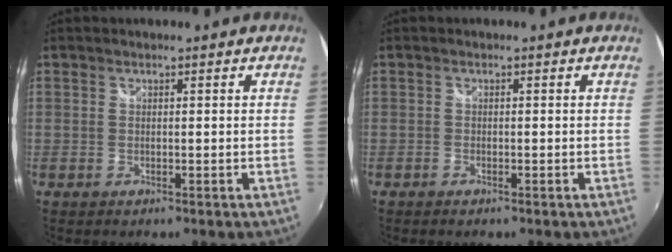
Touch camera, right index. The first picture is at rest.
{"total": 0.7, "force": [-0.6, 0.3, 0.3], "torque": [-0.006, -0.002, -0.012]}